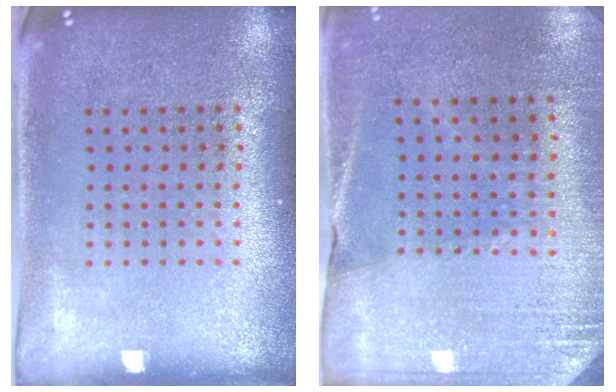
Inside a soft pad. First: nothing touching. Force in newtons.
{"total": 2.6, "press": 2.5, "slide": 0.8}